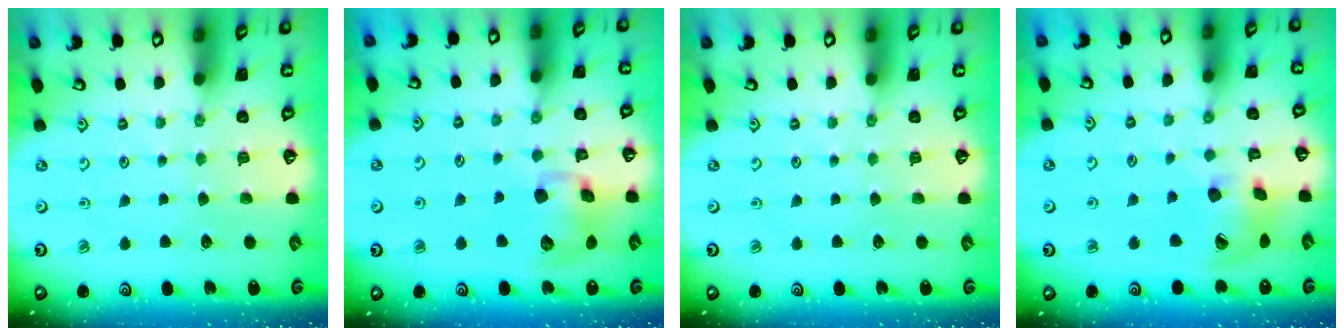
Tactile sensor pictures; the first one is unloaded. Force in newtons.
{"total": 12.0, "press": 11.8, "slide": 2.0}
{"total": 0.0}
{"total": 12.8, "press": 12.7, "slide": 1.8}